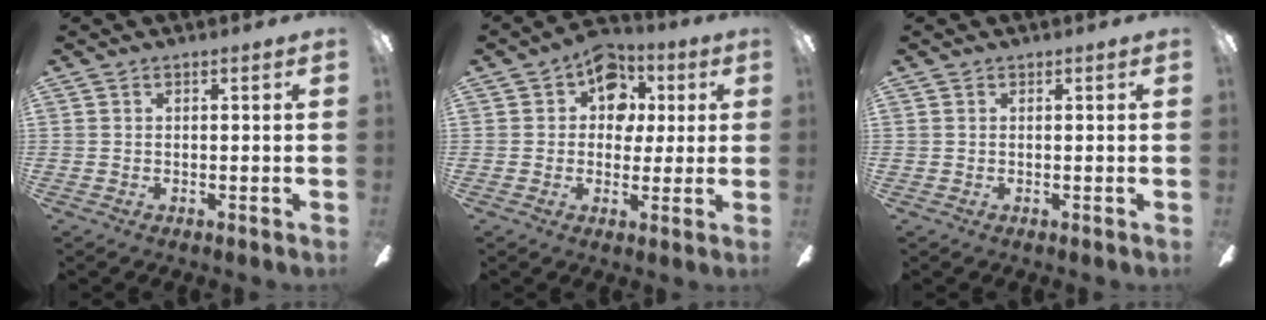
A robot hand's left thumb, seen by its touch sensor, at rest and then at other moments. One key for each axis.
{"total": 10.3, "fx": 3.9, "fy": 8.1, "fz": 5.0, "tx": -0.072, "ty": -0.009, "tz": 0.073}
{"total": 0.0}